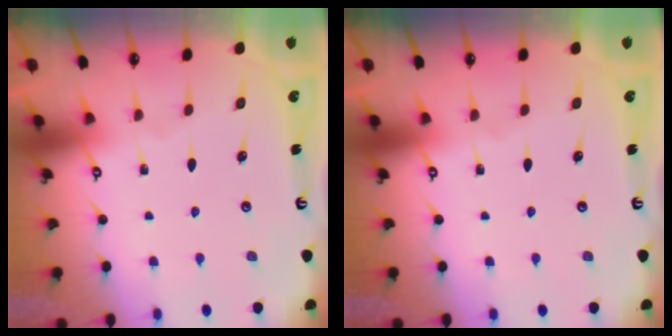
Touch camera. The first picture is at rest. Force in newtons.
{"total": 0.0}